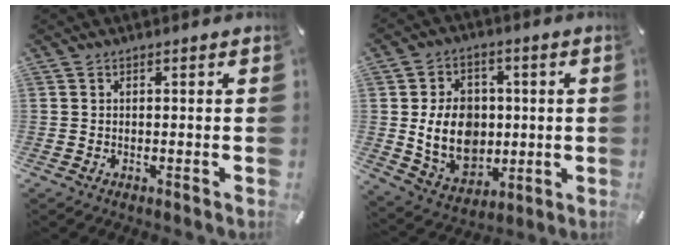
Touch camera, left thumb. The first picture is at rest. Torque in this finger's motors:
{"motor_torque": [0.26, 0.99, 1.04, -0.63, 0.43]}